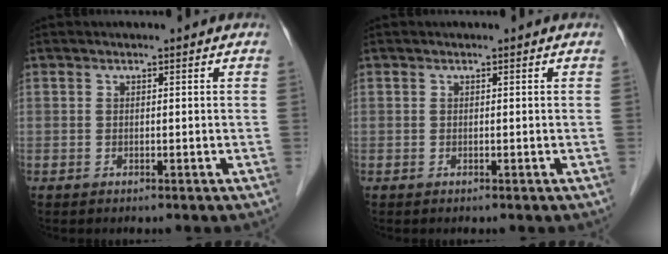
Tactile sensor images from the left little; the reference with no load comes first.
{"total": 0.0}